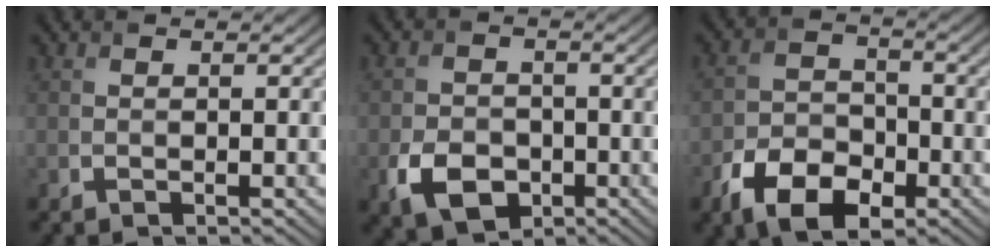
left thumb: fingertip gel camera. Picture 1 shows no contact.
{"total": 5.8, "force": [-2.4, 4.2, 3.2], "torque": [-0.069, -0.014, -0.044]}
{"total": 8.5, "force": [-4.6, 5.1, 5.0], "torque": [-0.101, -0.013, -0.084]}